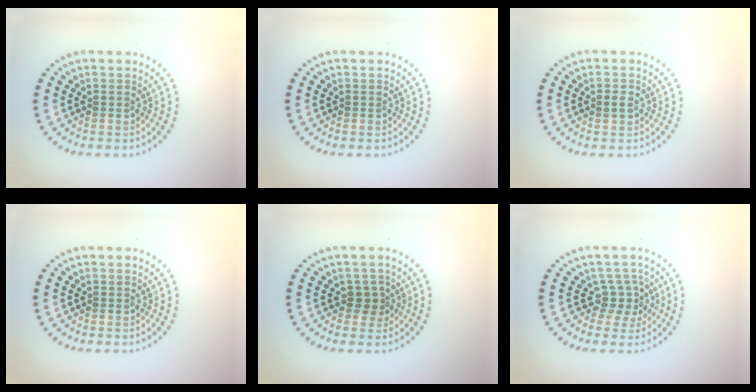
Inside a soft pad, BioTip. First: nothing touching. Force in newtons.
{"total": 0.0}
{"total": 1.0, "press": 1.0, "slide": 0.2}
{"total": 0.0}
{"total": 1.6, "press": 1.2, "slide": 1.0}
{"total": 2.2, "press": 1.6, "slide": 1.5}